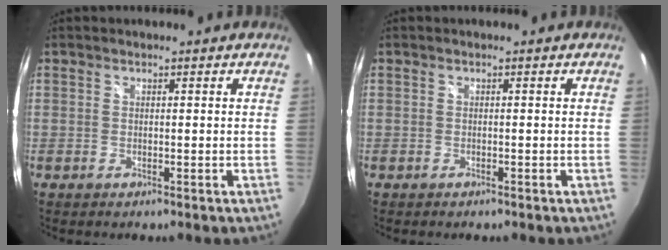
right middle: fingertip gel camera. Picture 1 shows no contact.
{"total": 0.6, "force": [-0.5, 0.2, 0.2], "torque": [-0.005, -0.002, -0.010]}